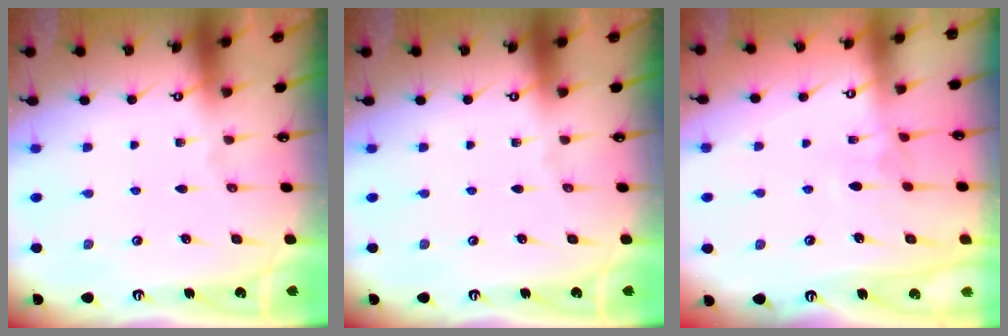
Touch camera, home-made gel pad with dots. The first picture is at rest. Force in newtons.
{"total": 0.0}
{"total": 2.0, "press": 1.9, "slide": 0.5}